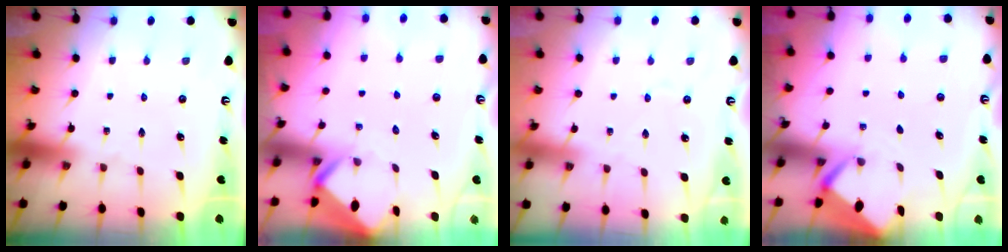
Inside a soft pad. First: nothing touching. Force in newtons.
{"total": 2.9, "press": 2.9, "slide": 0.3}
{"total": 2.7, "press": 2.6, "slide": 0.5}
{"total": 2.3, "press": 2.3, "slide": 0.1}